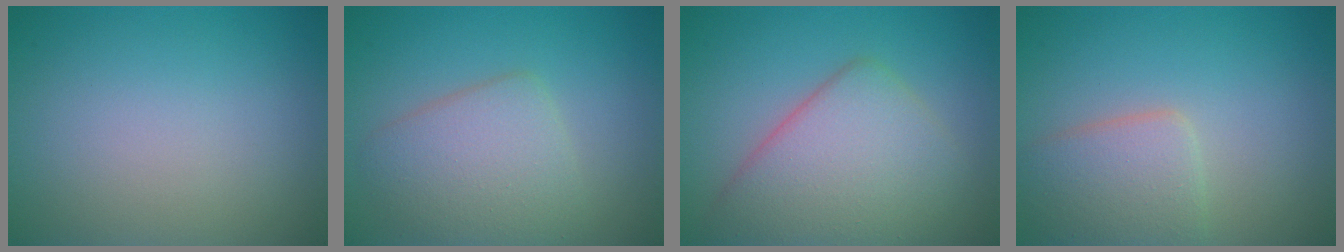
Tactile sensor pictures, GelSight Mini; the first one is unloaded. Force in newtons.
{"total": 4.5, "press": 4.5, "slide": 0.1}
{"total": 6.6, "press": 6.6, "slide": 0.5}
{"total": 3.8, "press": 3.8, "slide": 0.1}